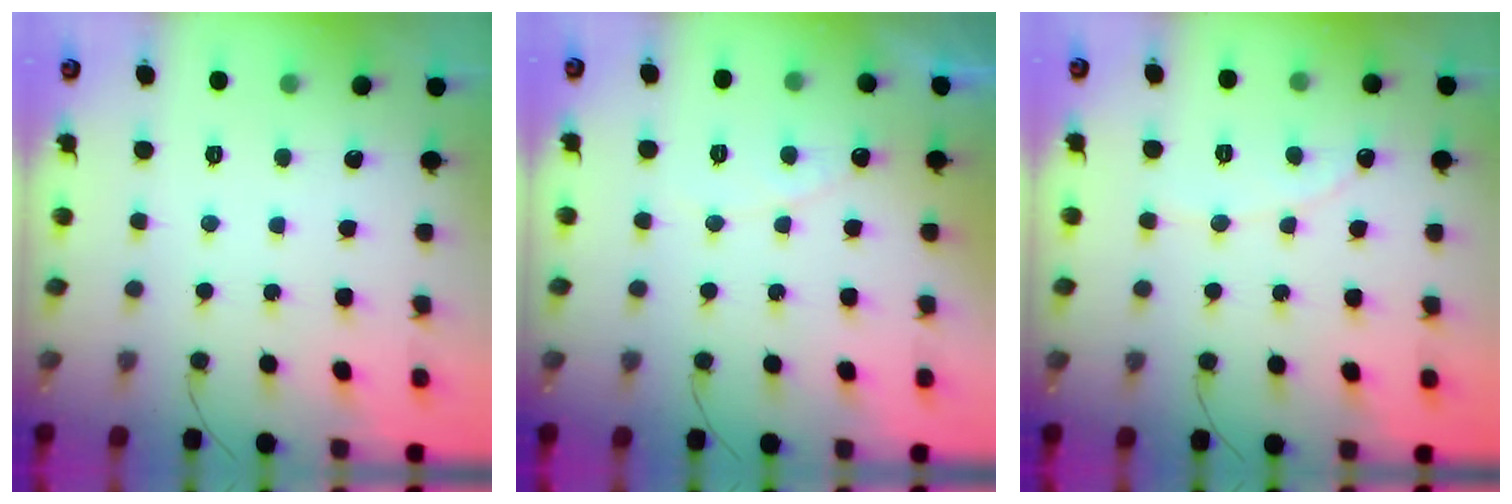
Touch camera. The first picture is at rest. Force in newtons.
{"total": 4.5, "press": 4.5, "slide": 0.4}
{"total": 1.9, "press": 1.9, "slide": 0.1}